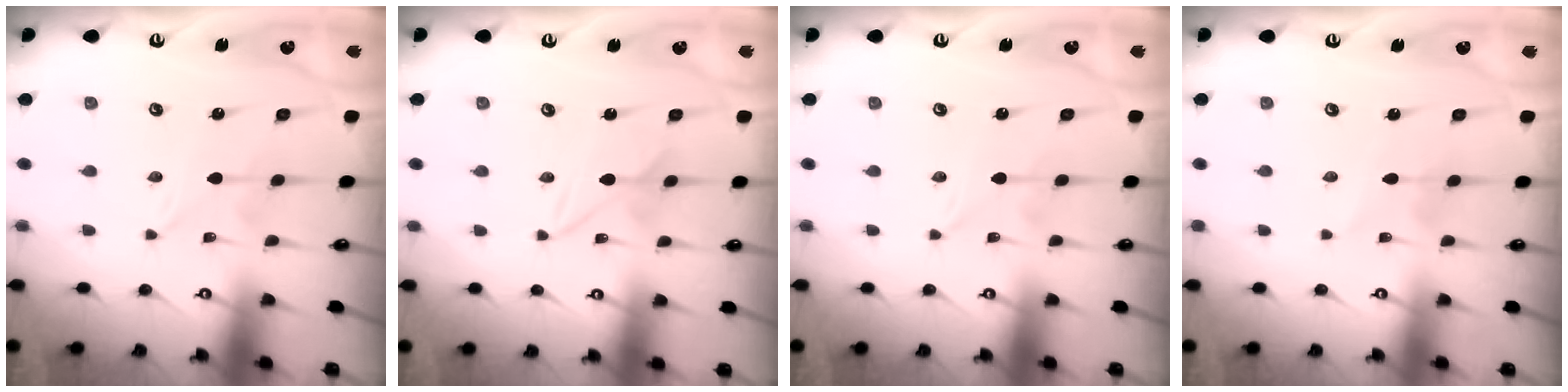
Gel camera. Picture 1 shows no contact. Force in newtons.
{"total": 2.3, "press": 2.3, "slide": 0.2}
{"total": 0.0}
{"total": 2.6, "press": 2.6, "slide": 0.3}